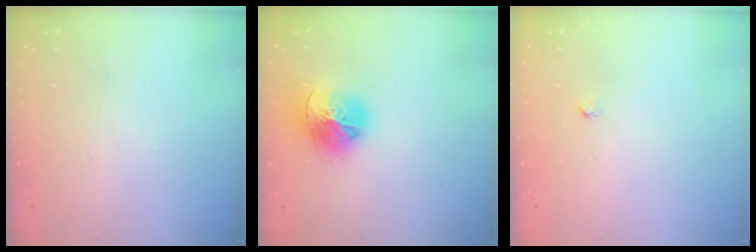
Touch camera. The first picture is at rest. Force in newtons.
{"total": 17.3, "press": 17.2, "slide": 1.8}
{"total": 1.6, "press": 1.5, "slide": 0.1}